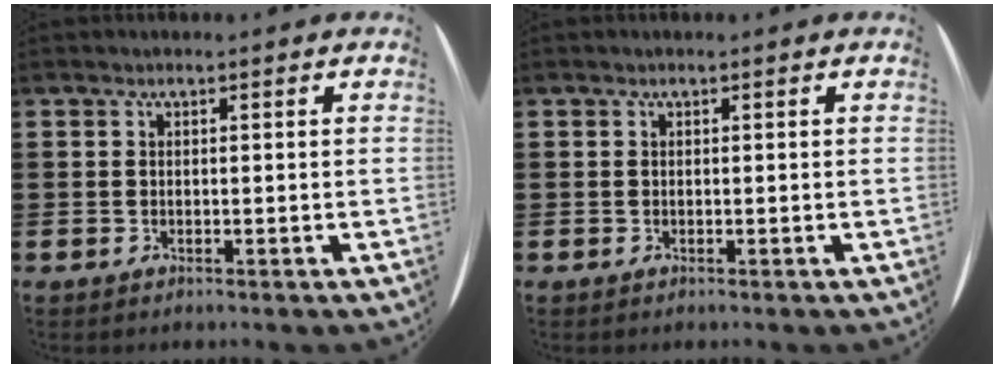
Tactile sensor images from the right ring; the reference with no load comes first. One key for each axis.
{"total": 0.0}